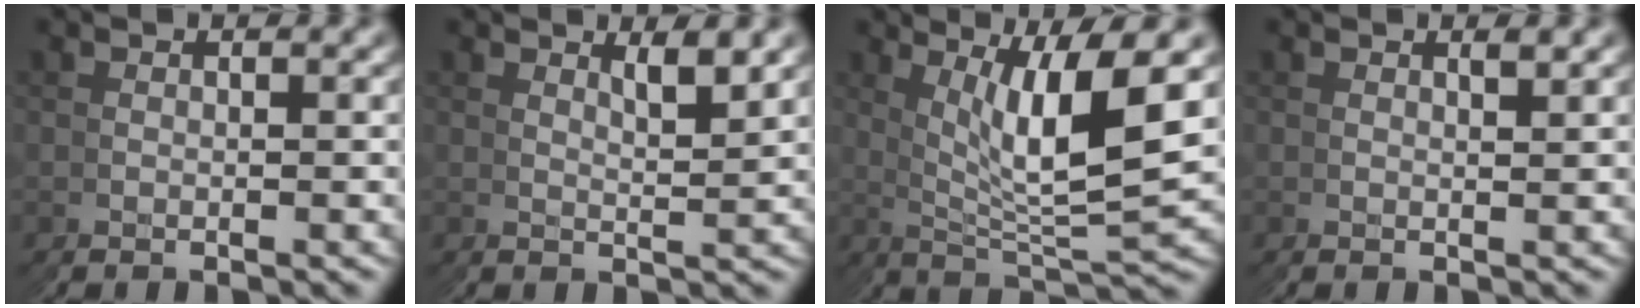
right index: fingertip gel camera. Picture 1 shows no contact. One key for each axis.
{"total": 2.2, "fx": 1.8, "fy": -0.8, "fz": 1.0, "tx": -0.015, "ty": -0.003, "tz": 0.034}
{"total": 7.4, "fx": 2.5, "fy": 1.9, "fz": 6.6, "tx": -0.125, "ty": -0.009, "tz": 0.046}
{"total": 0.9, "fx": 0.7, "fy": -0.3, "fz": 0.5, "tx": -0.002, "ty": 0.003, "tz": 0.013}